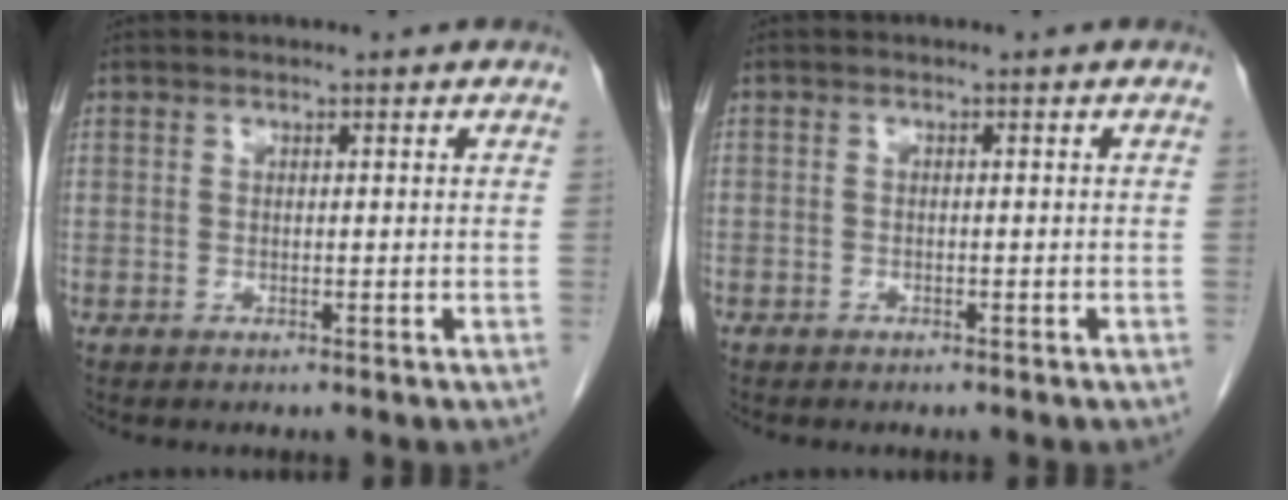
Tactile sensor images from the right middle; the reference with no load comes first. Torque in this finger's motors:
{"motor_torque": [1.11, -1.03, -0.28, -0.21]}